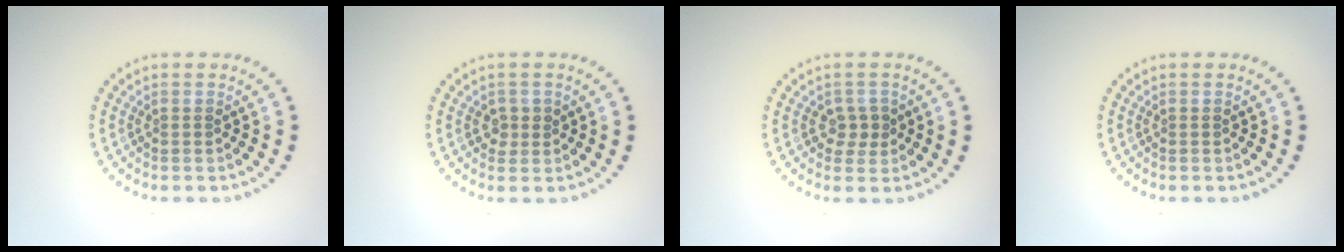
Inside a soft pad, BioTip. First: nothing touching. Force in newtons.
{"total": 1.4, "press": 1.3, "slide": 0.4}
{"total": 1.9, "press": 1.8, "slide": 0.6}
{"total": 0.0}